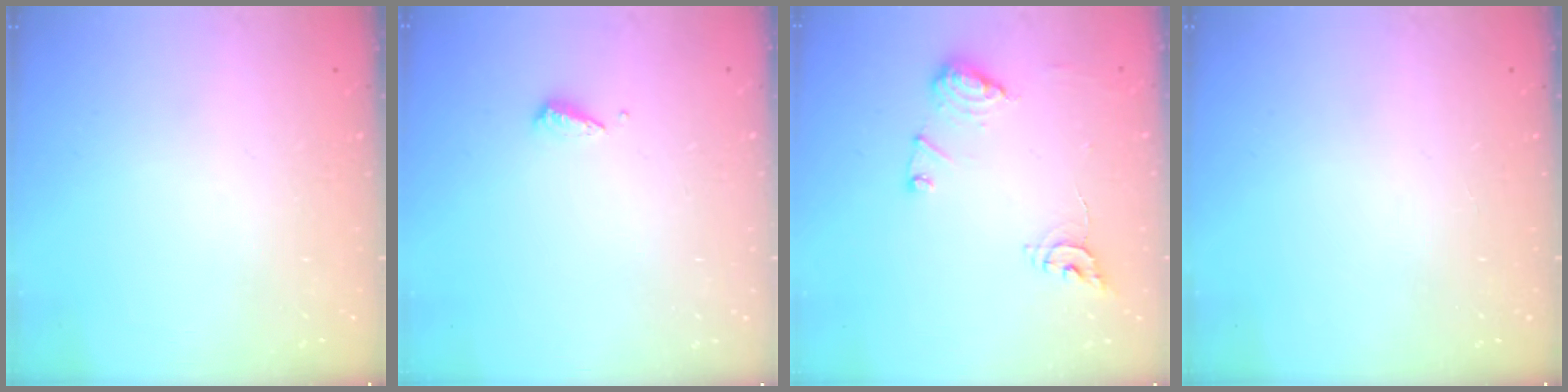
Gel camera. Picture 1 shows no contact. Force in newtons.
{"total": 2.9, "press": 2.9, "slide": 0.4}
{"total": 12.1, "press": 12.0, "slide": 1.2}
{"total": 0.0}